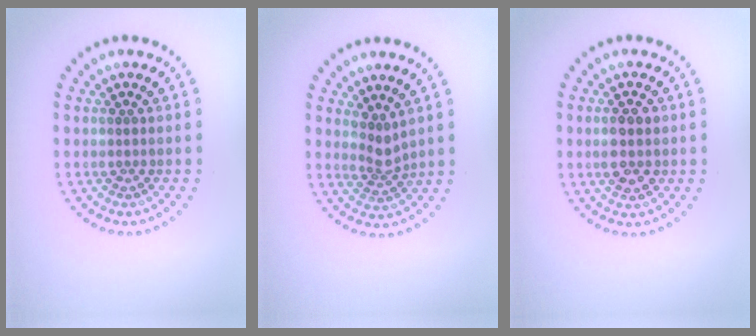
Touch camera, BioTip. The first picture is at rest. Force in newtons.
{"total": 2.0, "press": 1.4, "slide": 1.4}
{"total": 2.9, "press": 2.9, "slide": 0.1}